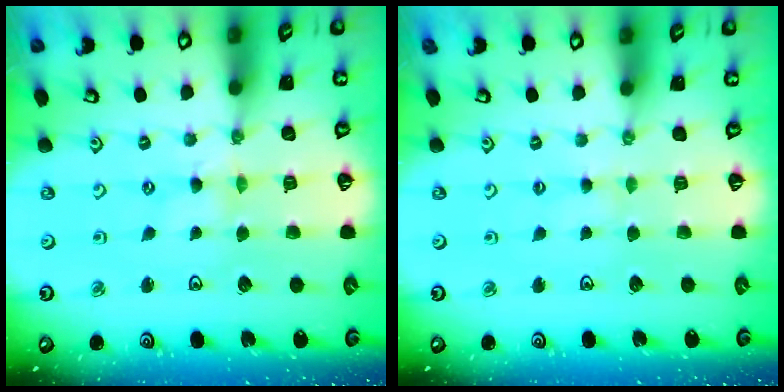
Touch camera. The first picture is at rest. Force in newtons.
{"total": 1.9, "press": 1.9, "slide": 0.3}